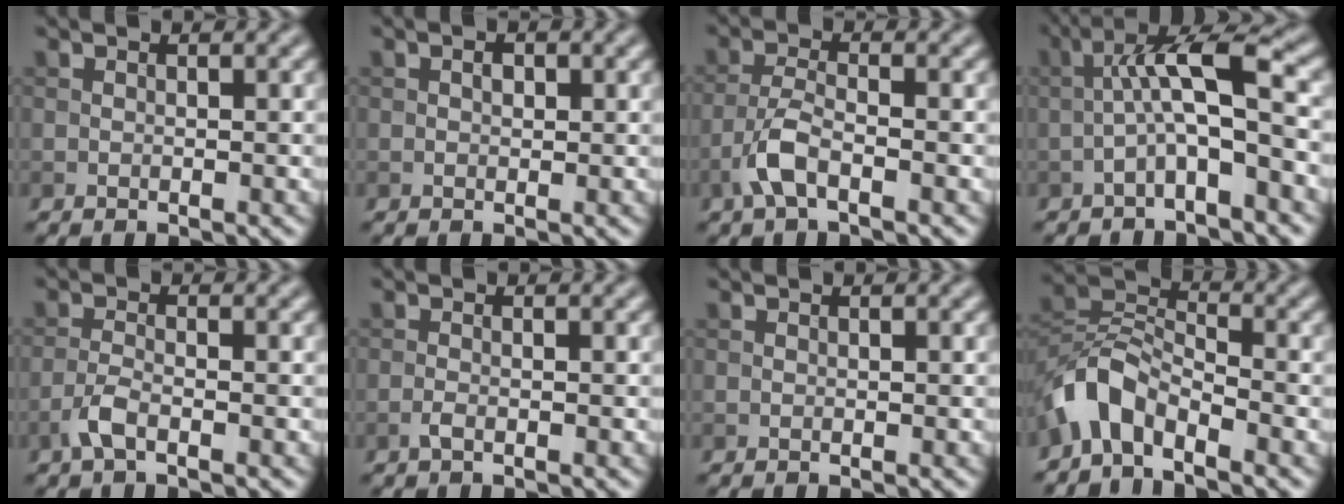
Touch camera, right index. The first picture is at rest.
{"total": 0.9, "force": [0.1, 0.6, 0.6], "torque": [-0.009, 0.000, 0.000]}
{"total": 3.3, "force": [-1.8, 1.1, 2.5], "torque": [-0.060, 0.004, -0.044]}
{"total": 5.4, "force": [-1.2, 1.0, 5.1], "torque": [-0.094, 0.025, -0.027]}
{"total": 2.2, "force": [-1.3, 0.7, 1.6], "torque": [-0.039, 0.001, -0.032]}
{"total": 0.9, "force": [-0.6, 0.2, 0.7], "torque": [-0.016, 0.001, -0.012]}
{"total": 0.0}
{"total": 4.5, "force": [-3.3, 1.9, 2.3], "torque": [-0.041, 0.009, -0.077]}